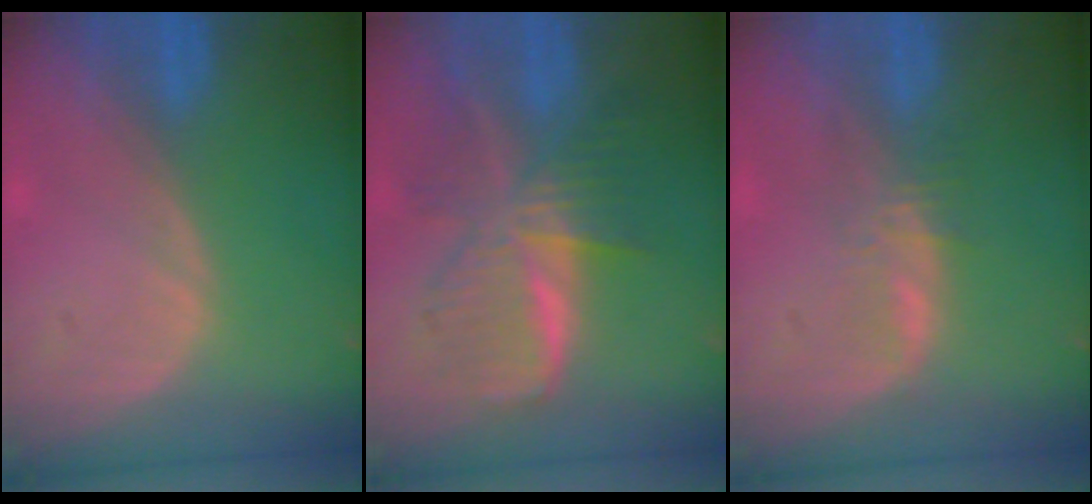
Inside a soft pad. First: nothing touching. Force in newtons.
{"total": 9.1, "press": 9.1, "slide": 0.6}
{"total": 2.9, "press": 2.9, "slide": 0.2}